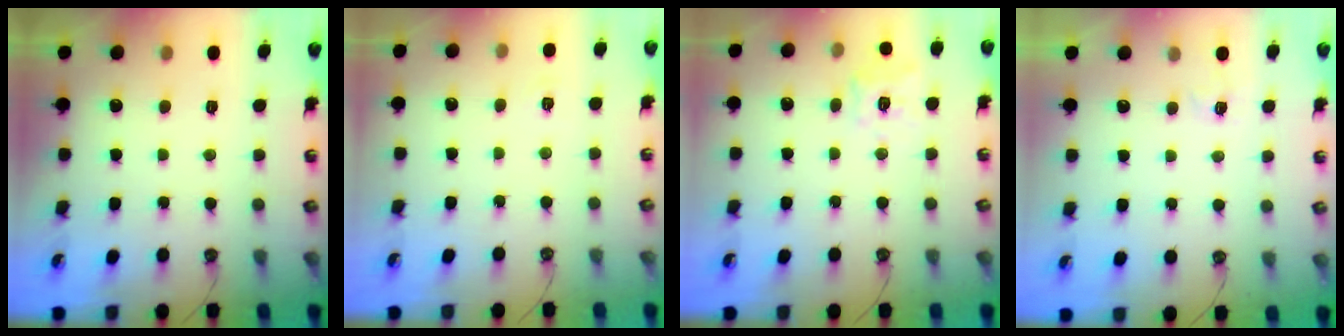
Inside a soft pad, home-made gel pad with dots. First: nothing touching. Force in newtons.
{"total": 2.1, "press": 2.1, "slide": 0.3}
{"total": 12.2, "press": 12.1, "slide": 1.5}
{"total": 2.6, "press": 2.6, "slide": 0.4}